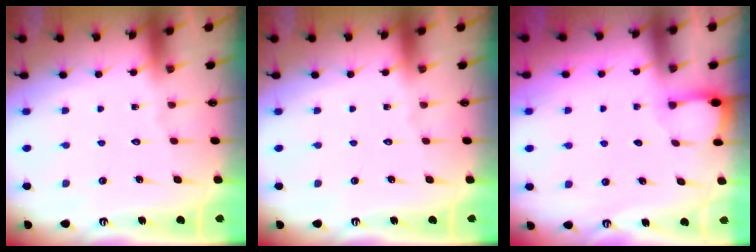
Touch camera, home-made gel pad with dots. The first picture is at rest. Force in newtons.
{"total": 0.0}
{"total": 2.0, "press": 1.9, "slide": 0.3}